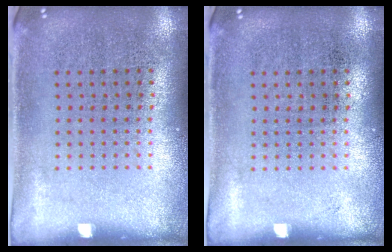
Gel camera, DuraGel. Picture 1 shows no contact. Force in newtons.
{"total": 0.0}